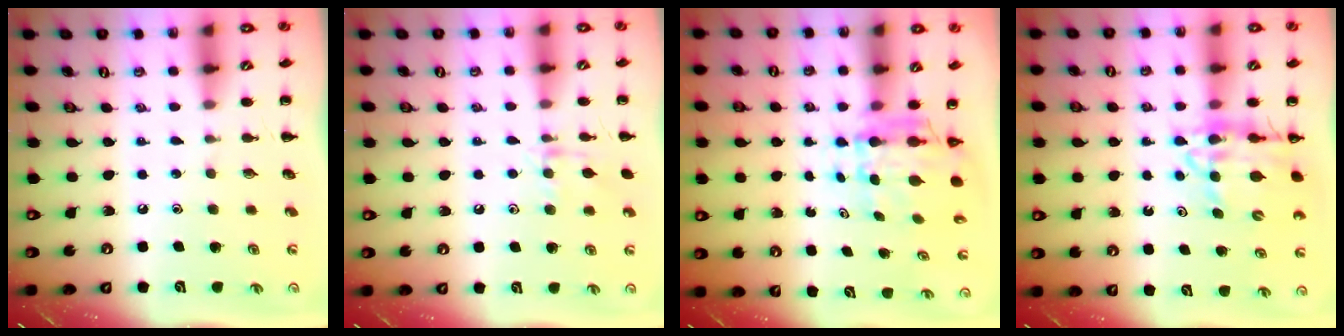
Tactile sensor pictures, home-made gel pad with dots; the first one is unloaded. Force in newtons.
{"total": 8.5, "press": 8.4, "slide": 1.1}
{"total": 5.9, "press": 5.6, "slide": 1.7}
{"total": 13.5, "press": 12.9, "slide": 3.9}